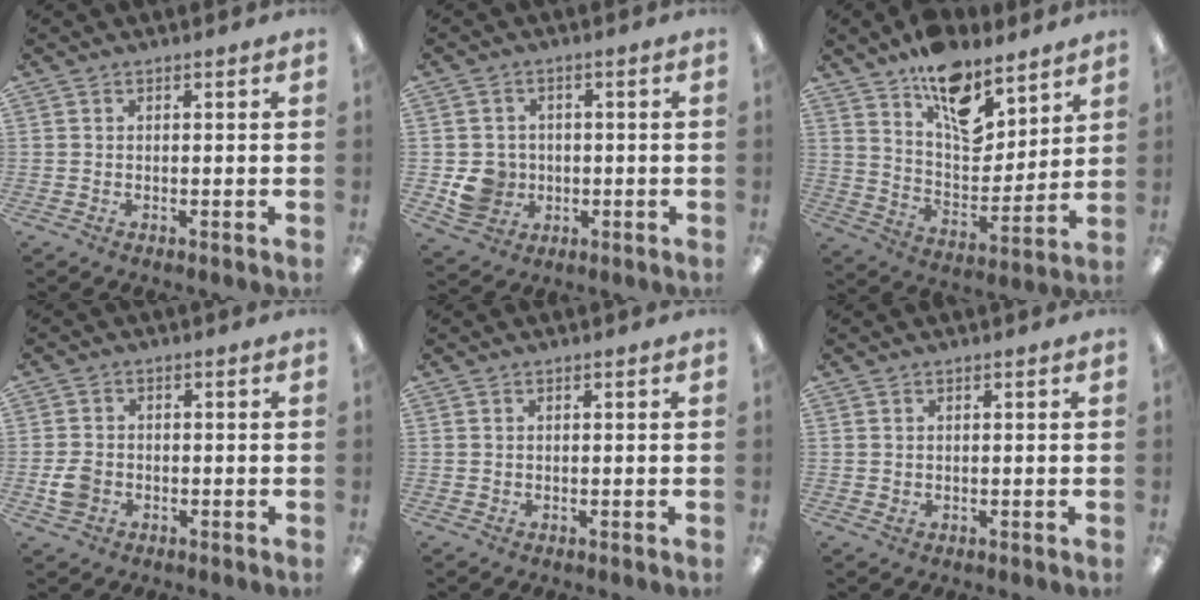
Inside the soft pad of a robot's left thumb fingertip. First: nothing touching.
{"total": 6.9, "force": [-1.1, 6.5, 2.0], "torque": [-0.040, 0.012, -0.013]}
{"total": 15.0, "force": [10.5, 7.5, 7.6], "torque": [-0.110, -0.069, 0.186]}
{"total": 4.4, "force": [-1.3, 3.5, 2.2], "torque": [-0.034, 0.003, -0.023]}
{"total": 0.7, "force": [0.3, 0.6, 0.1], "torque": [-0.001, 0.005, 0.004]}
{"total": 1.0, "force": [0.4, 0.9, 0.3], "torque": [0.001, 0.002, 0.004]}